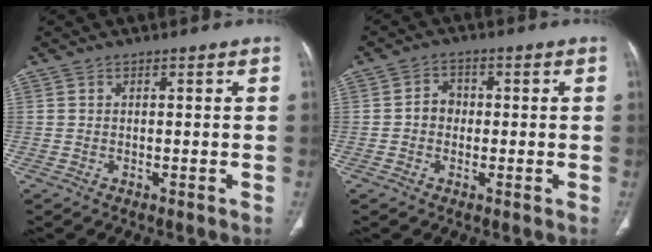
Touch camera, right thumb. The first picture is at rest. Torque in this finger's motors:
{"motor_torque": [0.28, 0.92, 0.43, -0.28, 0.00]}